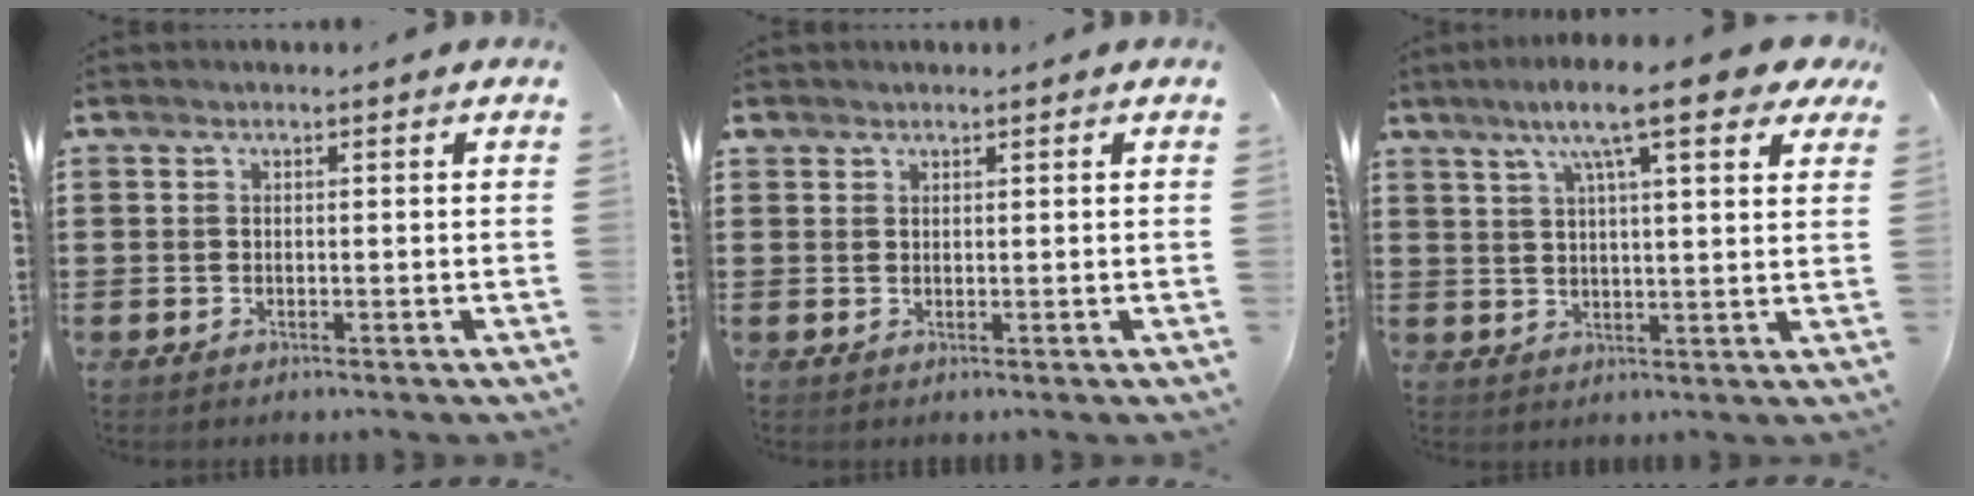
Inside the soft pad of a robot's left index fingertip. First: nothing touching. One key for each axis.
{"total": 0.9, "fx": 0.8, "fy": 0.4, "fz": 0.1, "tx": -0.004, "ty": 0.002, "tz": 0.017}
{"total": 11.0, "fx": 7.1, "fy": 1.8, "fz": 8.2, "tx": -0.154, "ty": -0.009, "tz": 0.116}